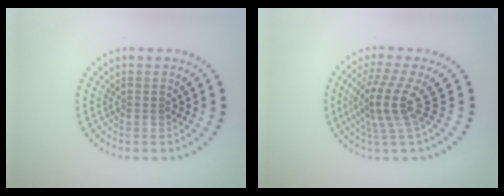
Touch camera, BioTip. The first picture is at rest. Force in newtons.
{"total": 3.9, "press": 2.7, "slide": 2.8}